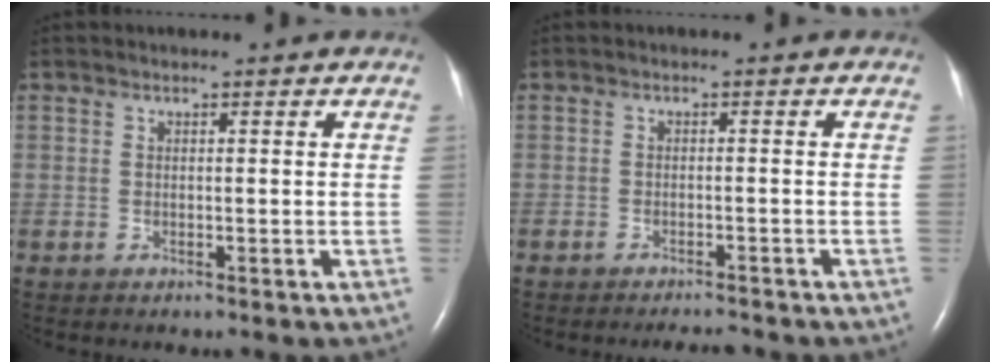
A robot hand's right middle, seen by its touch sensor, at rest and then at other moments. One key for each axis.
{"total": 2.9, "fx": -2.7, "fy": 0.4, "fz": 0.8, "tx": -0.014, "ty": -0.007, "tz": -0.038}